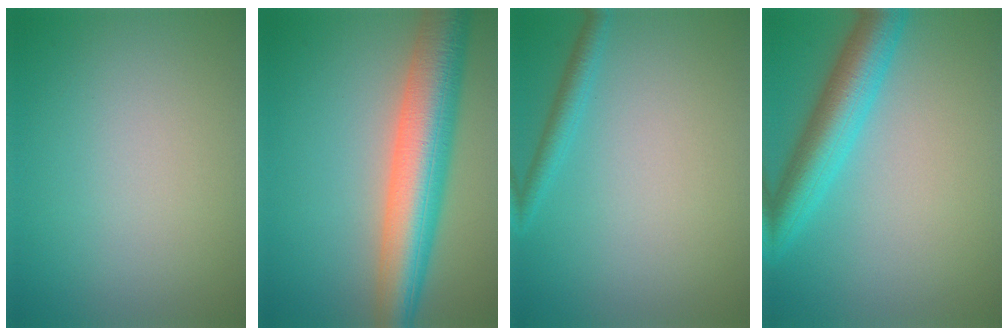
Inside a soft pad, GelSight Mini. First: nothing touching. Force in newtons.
{"total": 9.3, "press": 9.3, "slide": 0.5}
{"total": 2.3, "press": 2.3, "slide": 0.0}
{"total": 5.4, "press": 5.4, "slide": 0.2}